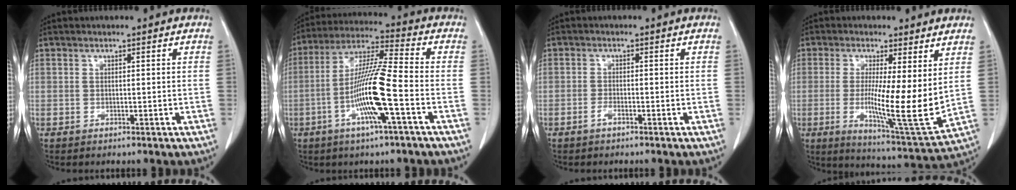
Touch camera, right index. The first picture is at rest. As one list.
[{"total": 13.0, "force": [-4.0, 0.0, 12.3], "torque": [-0.245, -0.001, -0.083]}, {"total": 1.1, "force": [-0.8, 0.3, 0.8], "torque": [-0.013, 0.003, -0.015]}, {"total": 12.8, "force": [0.8, 1.0, 12.7], "torque": [-0.214, -0.034, 0.014]}]